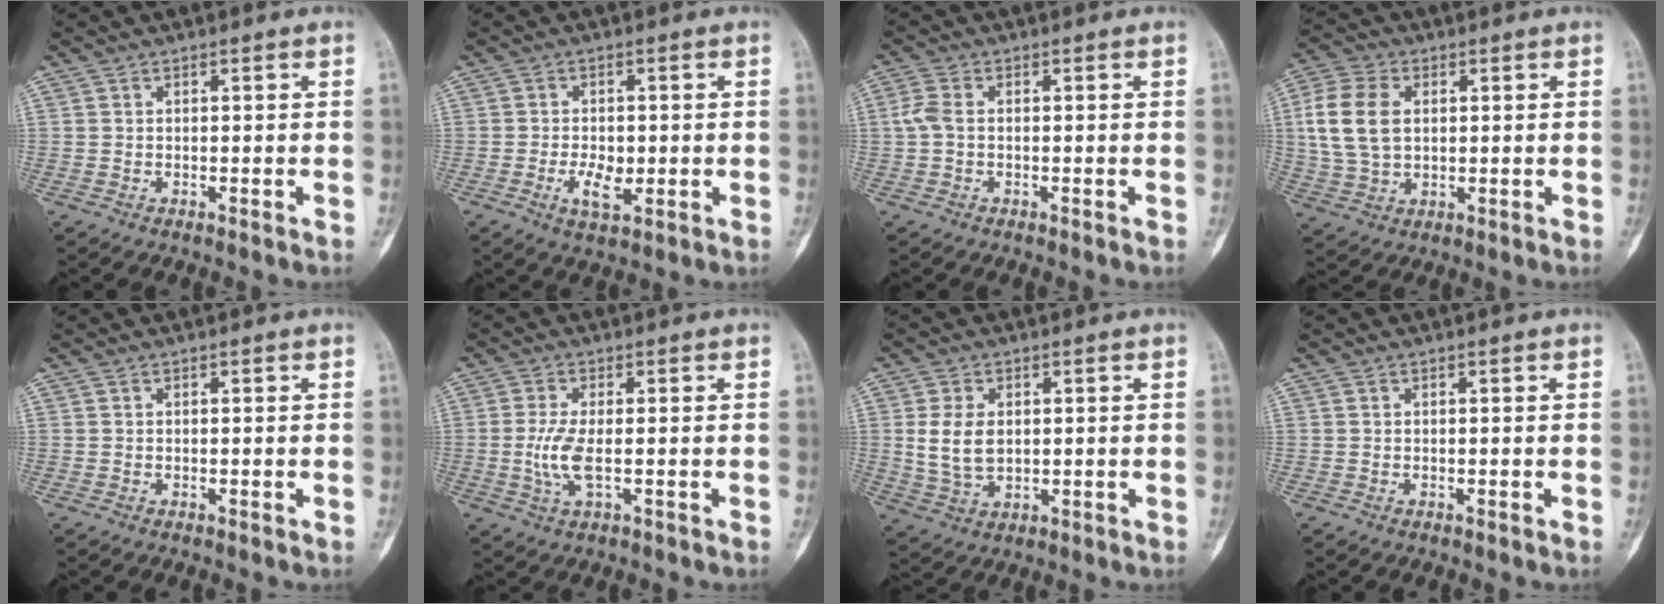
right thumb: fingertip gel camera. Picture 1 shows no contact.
{"total": 5.0, "force": [-1.1, 2.6, 4.1], "torque": [-0.072, -0.003, -0.016]}
{"total": 3.1, "force": [-0.1, 1.8, 2.6], "torque": [-0.069, 0.005, -0.006]}
{"total": 11.4, "force": [1.8, 7.6, 8.2], "torque": [-0.169, 0.007, 0.036]}
{"total": 0.0}
{"total": 5.2, "force": [-0.7, 1.6, 4.9], "torque": [-0.120, -0.006, -0.015]}
{"total": 7.1, "force": [0.9, 4.6, 5.3], "torque": [-0.095, -0.004, 0.026]}
{"total": 0.0}